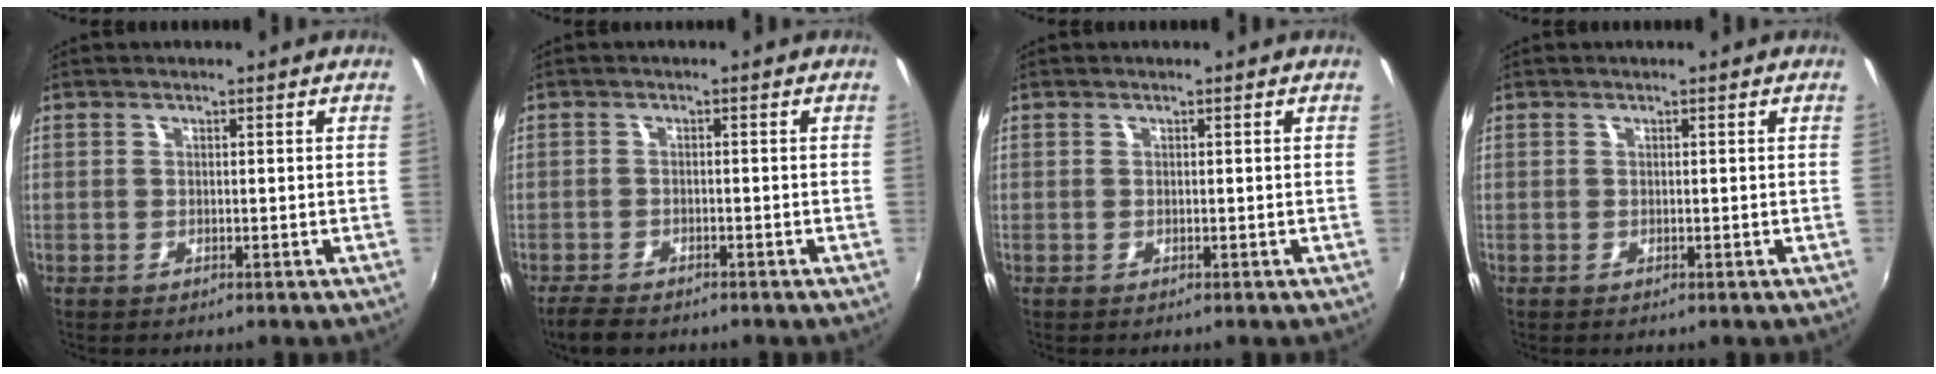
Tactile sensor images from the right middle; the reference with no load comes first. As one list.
[{"total": 4.5, "force": [-3.8, 1.4, 1.9], "torque": [-0.053, -0.018, -0.070]}, {"total": 0.0}, {"total": 0.0}]